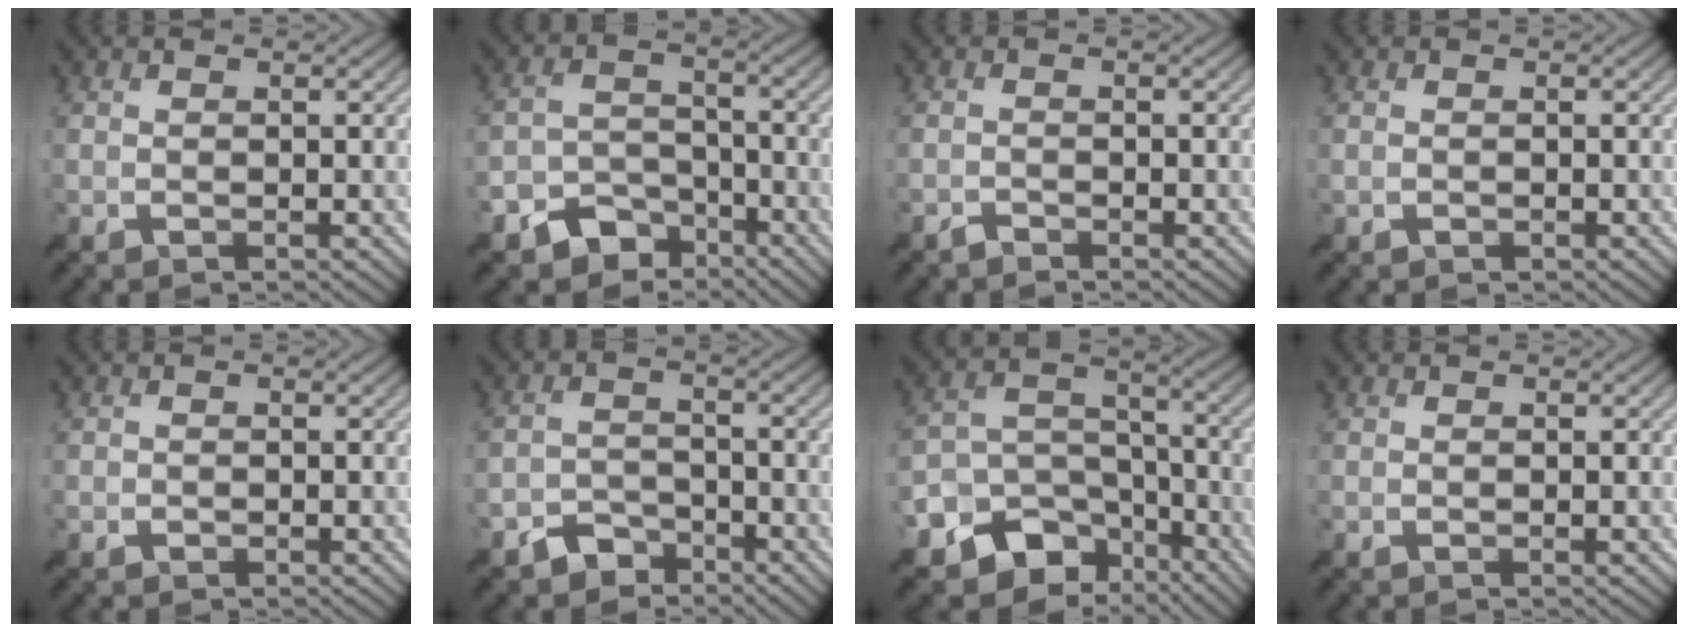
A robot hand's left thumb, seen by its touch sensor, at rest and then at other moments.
{"total": 7.2, "force": [-5.0, 4.6, 2.3], "torque": [-0.041, -0.006, -0.097]}
{"total": 1.0, "force": [-1.0, 0.3, 0.2], "torque": [-0.003, 0.001, -0.022]}
{"total": 0.7, "force": [-0.3, 0.6, 0.3], "torque": [-0.007, -0.001, -0.006]}
{"total": 0.6, "force": [-0.3, 0.5, 0.0], "torque": [0.003, -0.003, -0.005]}
{"total": 4.3, "force": [-3.3, 2.4, 1.2], "torque": [-0.018, 0.002, -0.067]}
{"total": 14.7, "force": [-9.7, 10.3, 4.2], "torque": [-0.126, -0.032, -0.136]}
{"total": 0.0}